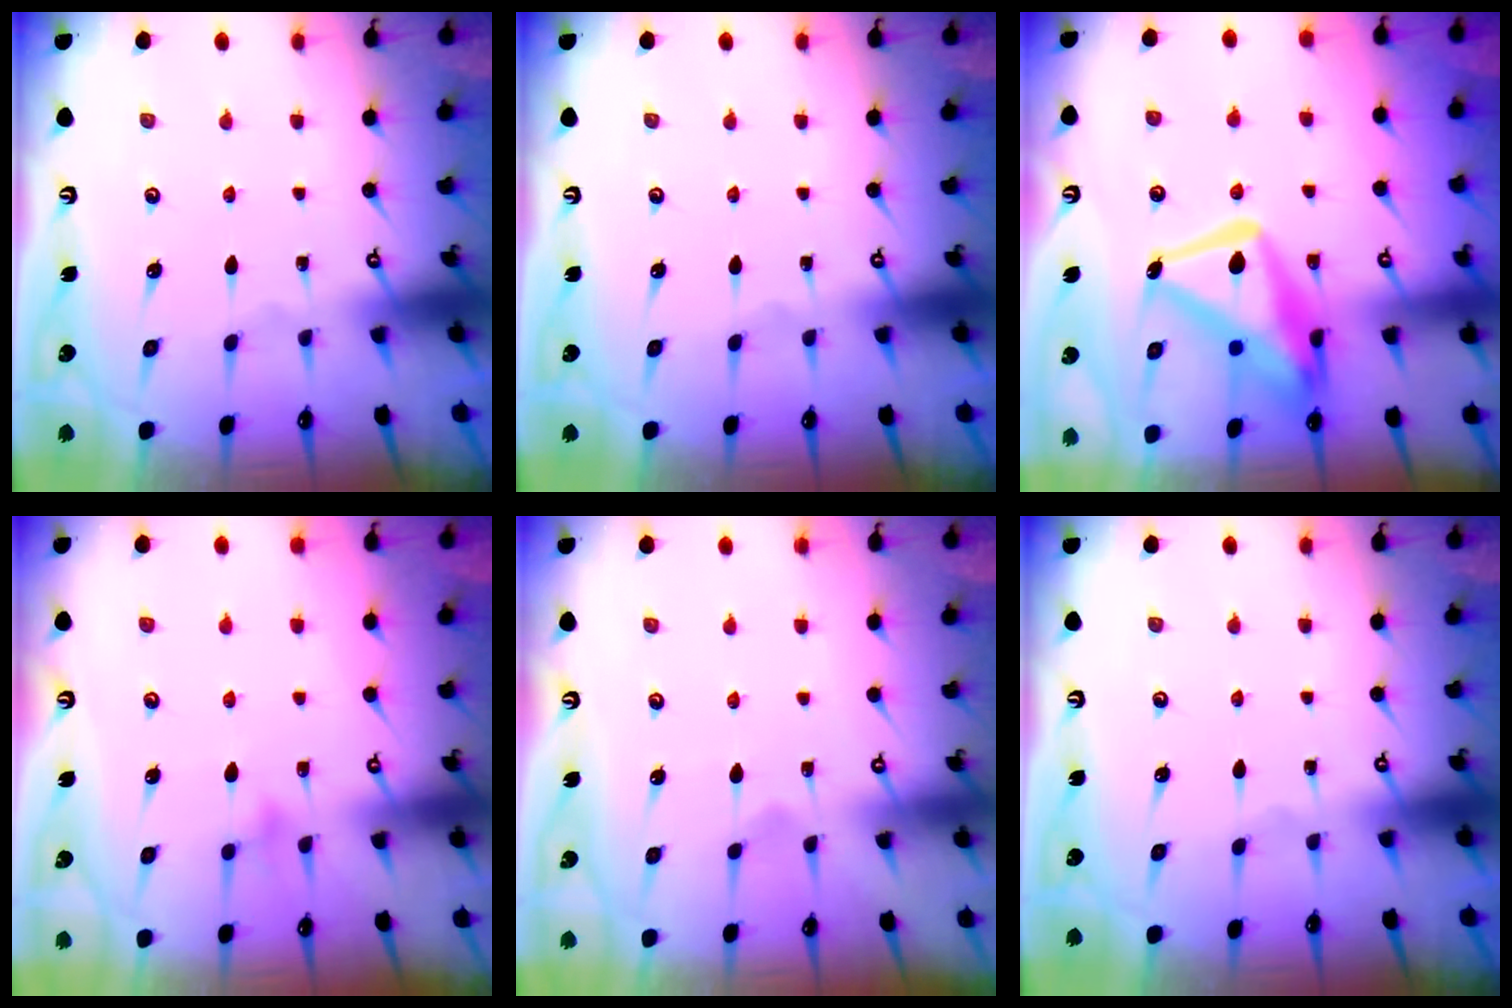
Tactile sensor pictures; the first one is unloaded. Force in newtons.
{"total": 0.0}
{"total": 16.1, "press": 16.0, "slide": 1.7}
{"total": 6.5, "press": 6.5, "slide": 0.4}
{"total": 6.7, "press": 6.7, "slide": 0.4}
{"total": 0.0}